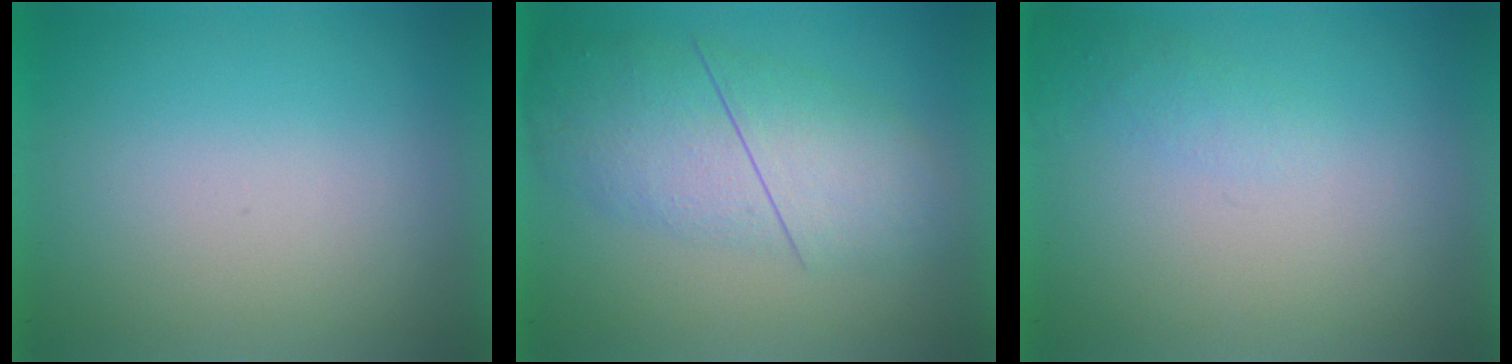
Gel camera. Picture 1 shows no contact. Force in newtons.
{"total": 4.9}
{"total": 1.1}